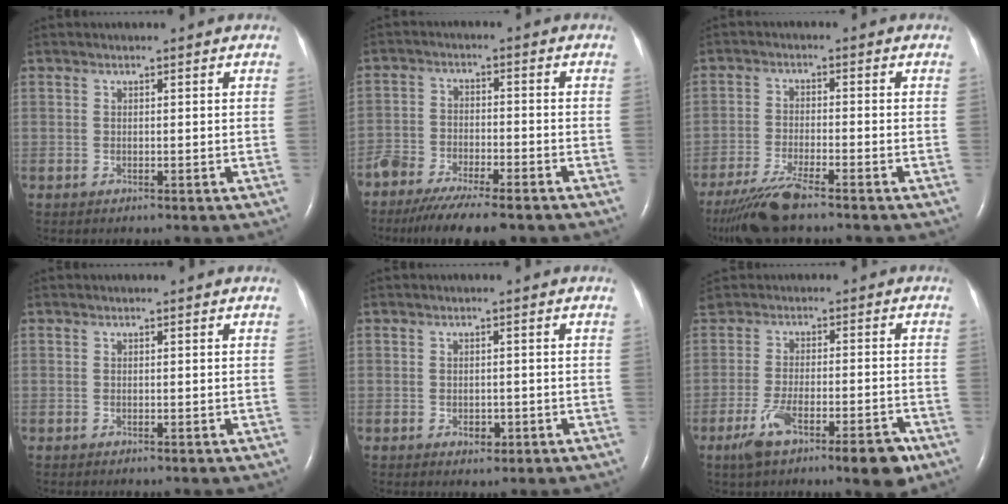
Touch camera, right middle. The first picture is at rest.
{"total": 12.3, "force": [-9.9, 2.8, 6.7], "torque": [-0.105, -0.023, -0.159]}
{"total": 8.1, "force": [-6.5, 0.2, 4.7], "torque": [-0.095, -0.027, -0.119]}
{"total": 0.0}
{"total": 1.8, "force": [-0.7, 1.2, 1.1], "torque": [-0.019, 0.000, -0.004]}
{"total": 9.9, "force": [-5.8, 2.9, 7.5], "torque": [-0.118, -0.012, -0.094]}